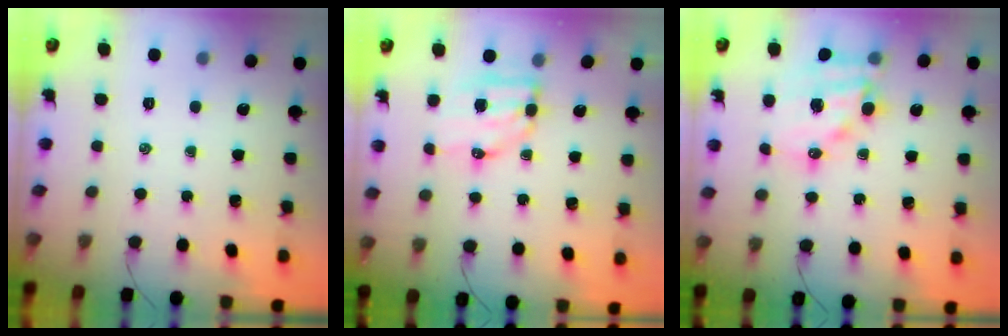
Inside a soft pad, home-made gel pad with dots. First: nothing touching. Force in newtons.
{"total": 6.9, "press": 6.8, "slide": 1.2}
{"total": 14.4, "press": 14.0, "slide": 3.2}